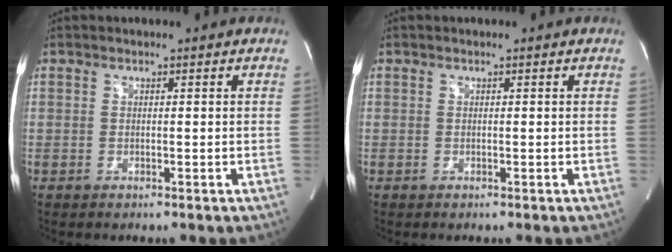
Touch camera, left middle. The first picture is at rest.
{"total": 0.0}